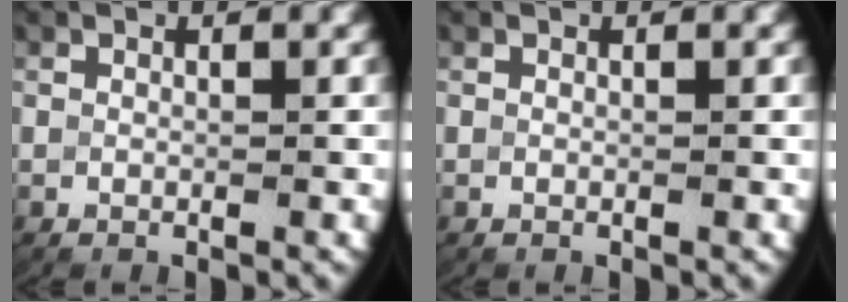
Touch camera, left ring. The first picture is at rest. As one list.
[{"total": 0.0}]